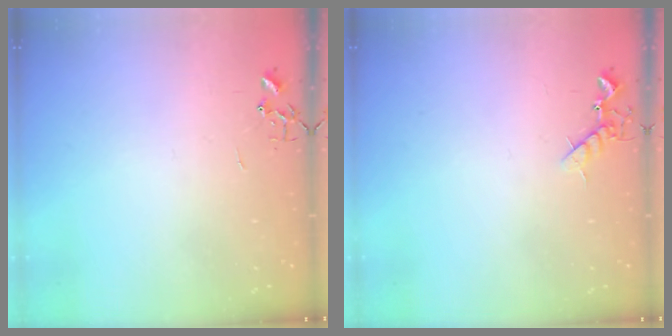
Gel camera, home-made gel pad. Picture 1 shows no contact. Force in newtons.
{"total": 5.3, "press": 5.2, "slide": 1.0}